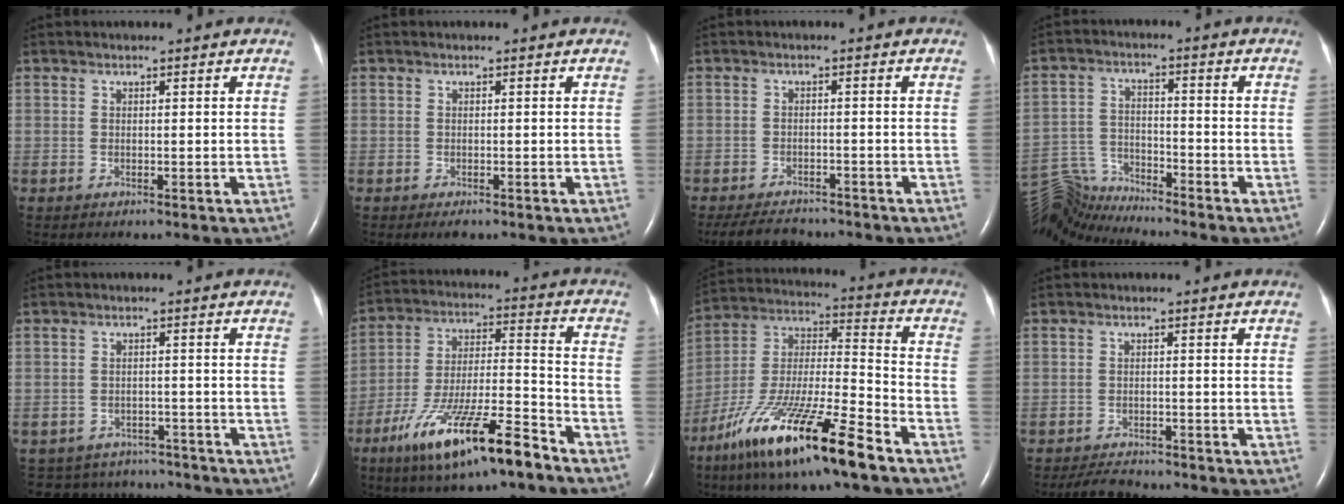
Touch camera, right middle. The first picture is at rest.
{"total": 1.1, "force": [-0.7, 0.4, 0.8], "torque": [-0.012, -0.002, -0.006]}
{"total": 7.2, "force": [-6.6, 2.0, 2.1], "torque": [-0.037, -0.012, -0.096]}
{"total": 8.7, "force": [-8.7, -0.5, -0.1], "torque": [-0.012, 0.012, -0.167]}
{"total": 9.6, "force": [-8.8, 3.9, 0.7], "torque": [-0.018, 0.017, -0.107]}
{"total": 17.8, "force": [-11.6, 2.5, 13.2], "torque": [-0.242, -0.020, -0.206]}
{"total": 22.0, "force": [-13.8, 2.5, 16.9], "torque": [-0.333, -0.040, -0.248]}
{"total": 3.9, "force": [-3.7, 1.0, 0.9], "torque": [-0.020, -0.012, -0.061]}